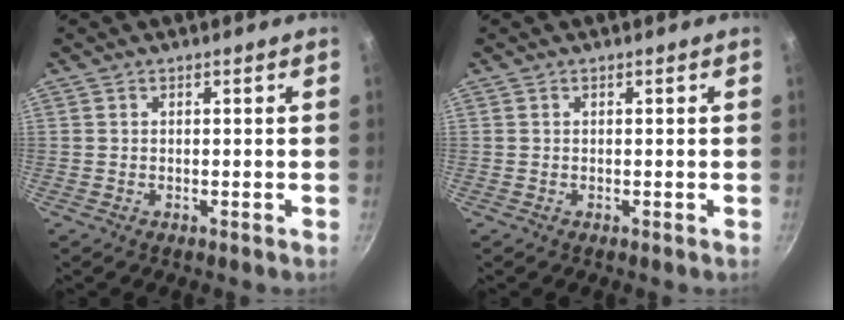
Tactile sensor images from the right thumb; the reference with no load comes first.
{"total": 0.0}